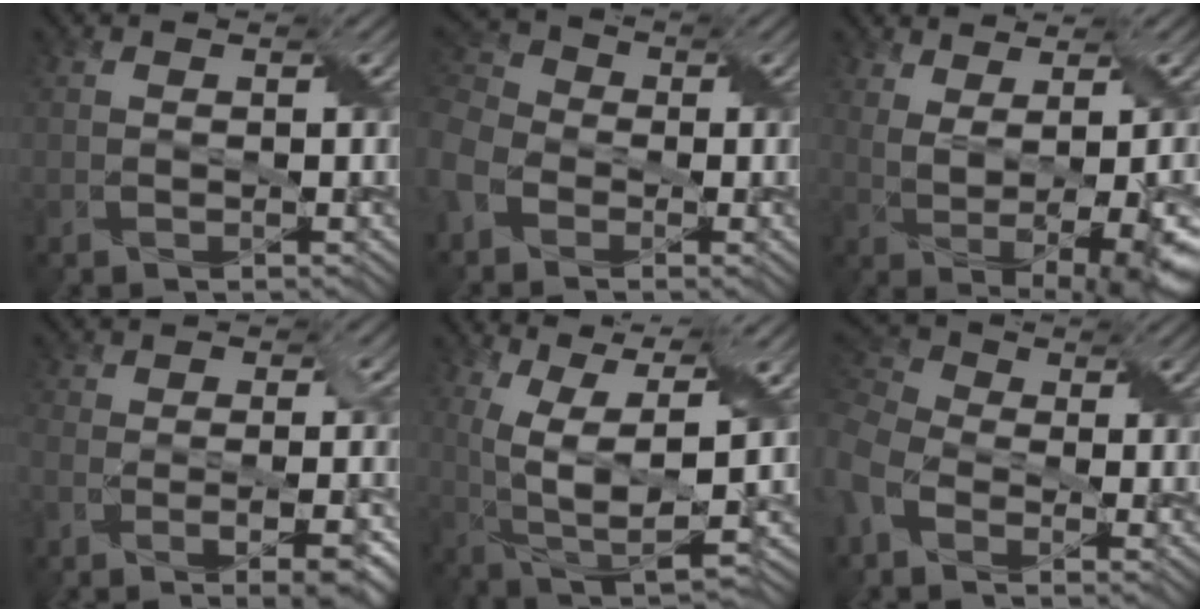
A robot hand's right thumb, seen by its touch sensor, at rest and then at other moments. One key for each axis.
{"total": 6.9, "fx": -3.0, "fy": 5.2, "fz": 3.4, "tx": -0.119, "ty": -0.005, "tz": -0.077}
{"total": 8.2, "fx": 1.0, "fy": 2.6, "fz": 7.7, "tx": -0.103, "ty": 0.004, "tz": 0.032}
{"total": 9.9, "fx": -6.2, "fy": 3.7, "fz": 6.8, "tx": -0.093, "ty": -0.006, "tz": -0.075}
{"total": 9.6, "fx": 2.6, "fy": 3.1, "fz": 8.6, "tx": -0.186, "ty": 0.002, "tz": 0.055}
{"total": 6.4, "fx": -2.4, "fy": 4.3, "fz": 4.1, "tx": -0.123, "ty": -0.009, "tz": -0.061}